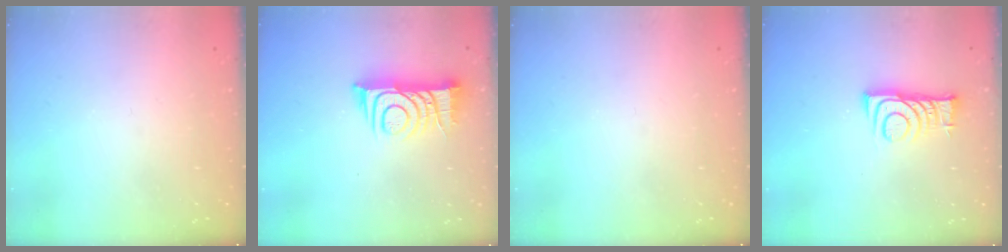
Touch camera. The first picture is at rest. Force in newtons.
{"total": 11.7, "press": 11.6, "slide": 0.9}
{"total": 0.0}
{"total": 8.9, "press": 8.9, "slide": 0.1}